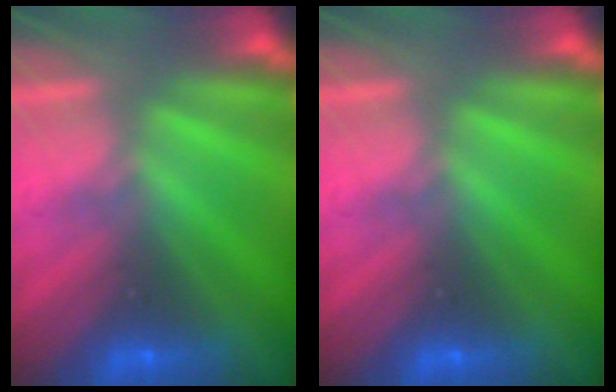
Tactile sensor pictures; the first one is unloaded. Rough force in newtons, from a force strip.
{"total": 0.0}